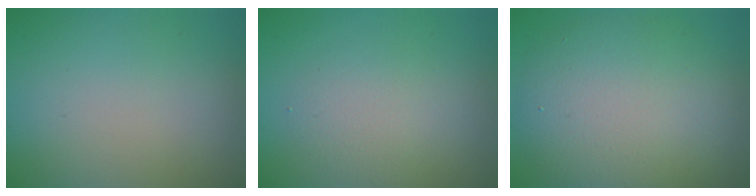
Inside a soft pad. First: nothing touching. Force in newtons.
{"total": 2.6, "press": 2.6, "slide": 0.2}
{"total": 8.6, "press": 8.5, "slide": 0.6}